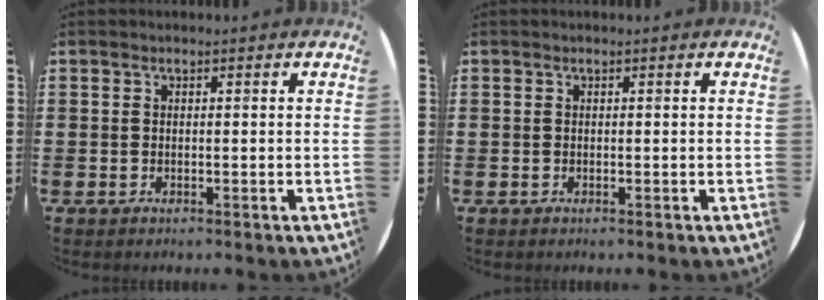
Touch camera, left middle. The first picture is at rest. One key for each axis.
{"total": 0.0}